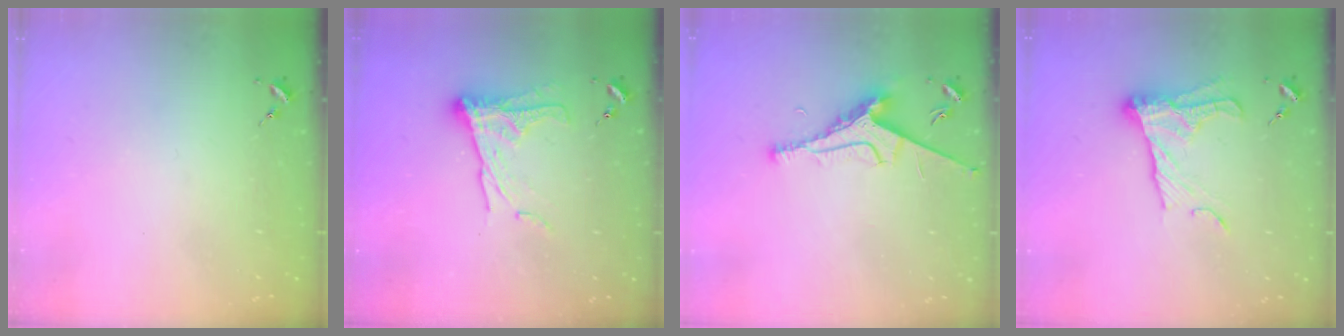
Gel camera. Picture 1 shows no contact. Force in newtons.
{"total": 11.7, "press": 11.7, "slide": 0.6}
{"total": 7.9, "press": 7.8, "slide": 1.2}
{"total": 14.9, "press": 14.8, "slide": 1.3}